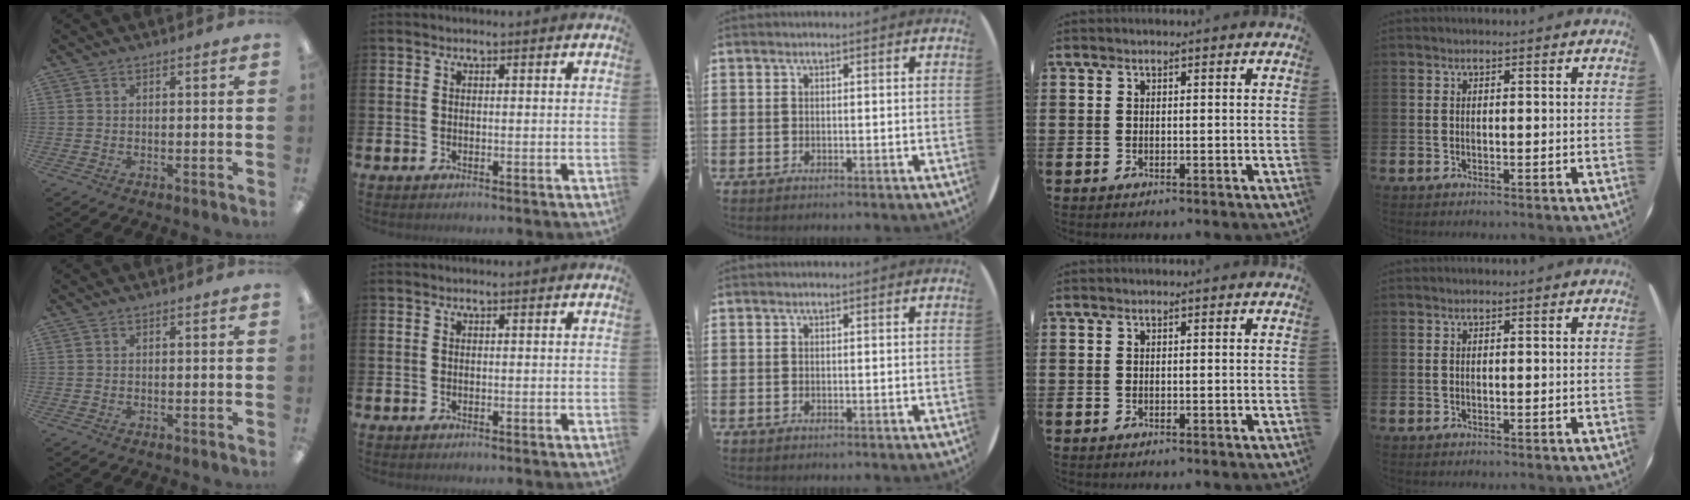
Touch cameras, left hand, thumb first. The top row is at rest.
{}